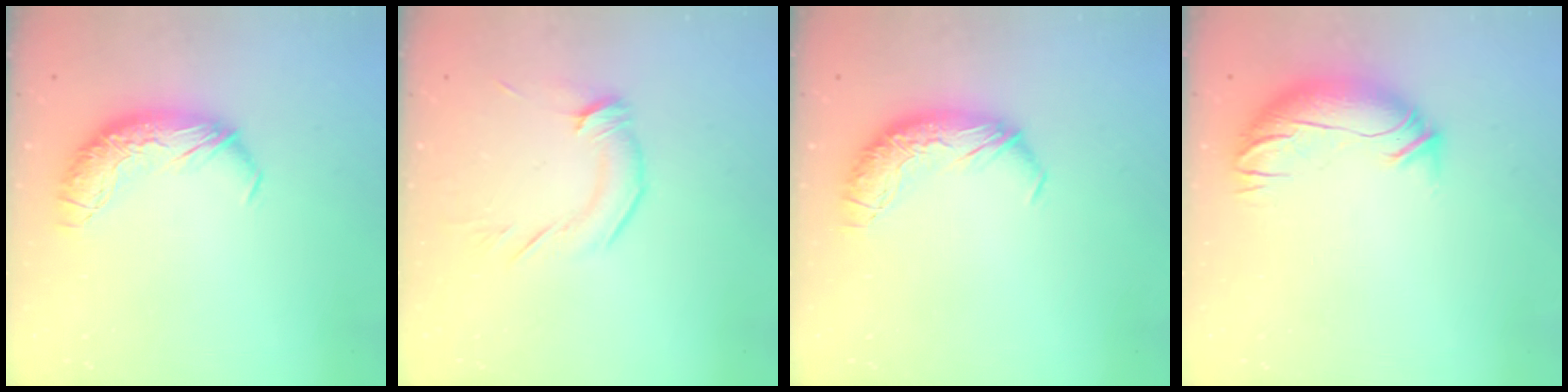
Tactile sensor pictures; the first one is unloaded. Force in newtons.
{"total": 2.1, "press": 2.1, "slide": 0.5}
{"total": 0.0}
{"total": 3.7, "press": 2.6, "slide": 2.6}